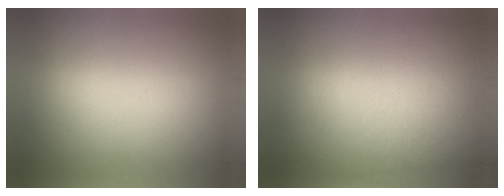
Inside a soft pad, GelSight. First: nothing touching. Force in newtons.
{"total": 2.4}